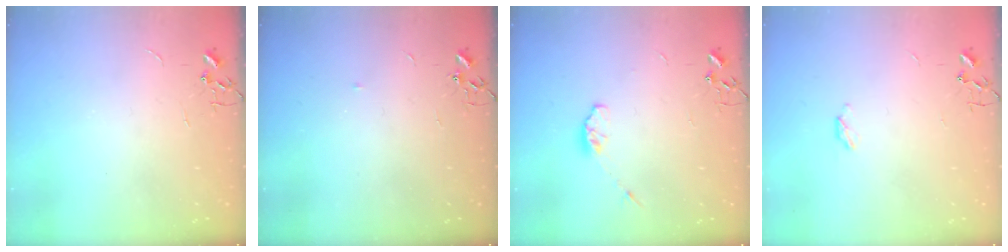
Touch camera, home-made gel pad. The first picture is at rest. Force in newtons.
{"total": 3.3, "press": 3.3, "slide": 0.5}
{"total": 5.3, "press": 5.2, "slide": 1.0}
{"total": 2.8, "press": 2.8, "slide": 0.5}